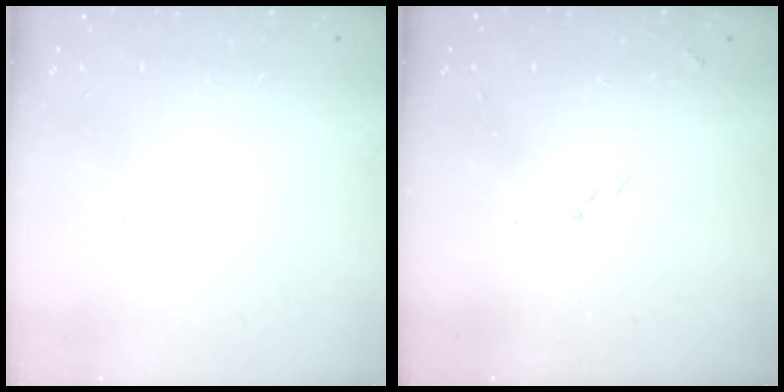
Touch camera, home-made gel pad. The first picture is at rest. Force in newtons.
{"total": 7.5, "press": 7.5, "slide": 1.0}